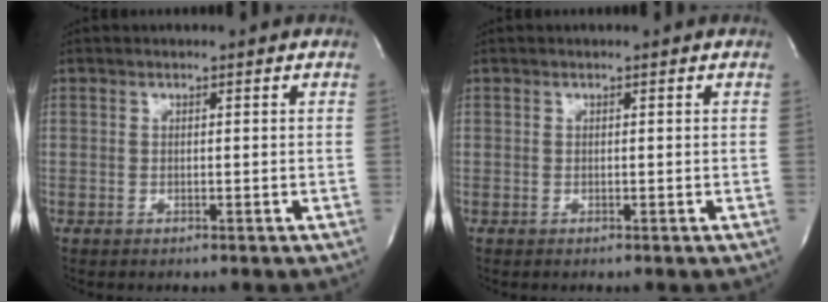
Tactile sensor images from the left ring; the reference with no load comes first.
{"total": 0.0}